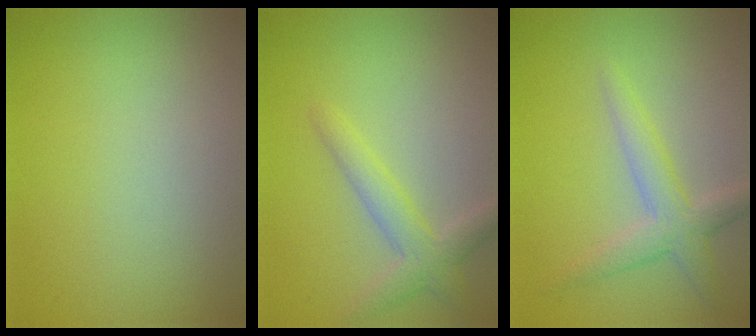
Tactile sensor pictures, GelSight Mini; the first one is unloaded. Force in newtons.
{"total": 2.9, "press": 2.9, "slide": 0.1}
{"total": 3.2, "press": 3.2, "slide": 0.1}